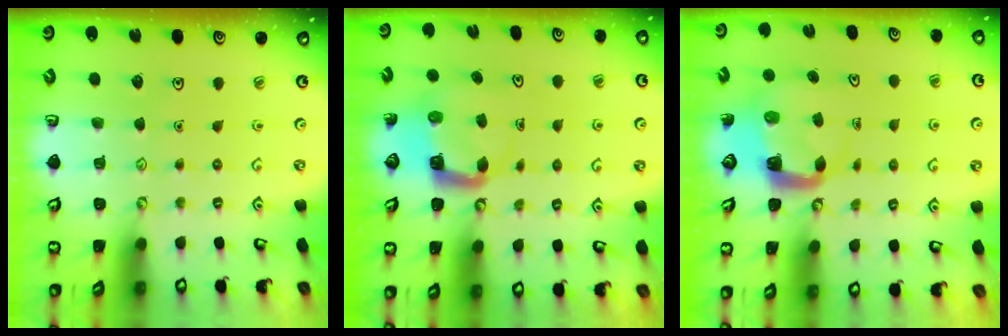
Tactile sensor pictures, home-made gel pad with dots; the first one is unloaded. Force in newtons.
{"total": 4.4, "press": 4.4, "slide": 0.3}
{"total": 4.0, "press": 4.0, "slide": 0.4}